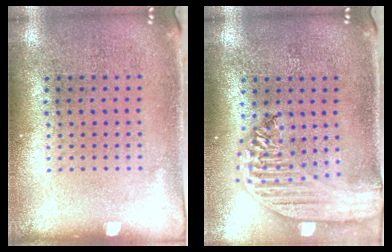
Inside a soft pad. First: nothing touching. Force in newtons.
{"total": 2.8, "press": 2.3, "slide": 1.6}